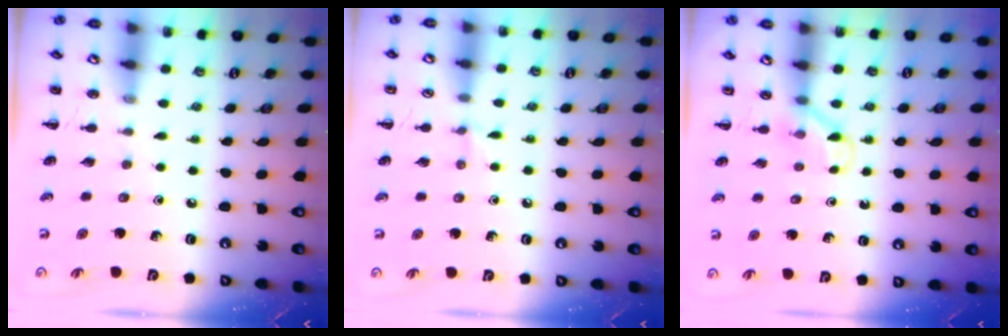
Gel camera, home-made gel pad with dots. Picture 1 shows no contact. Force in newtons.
{"total": 4.1, "press": 3.9, "slide": 1.4}
{"total": 5.0, "press": 4.8, "slide": 1.3}